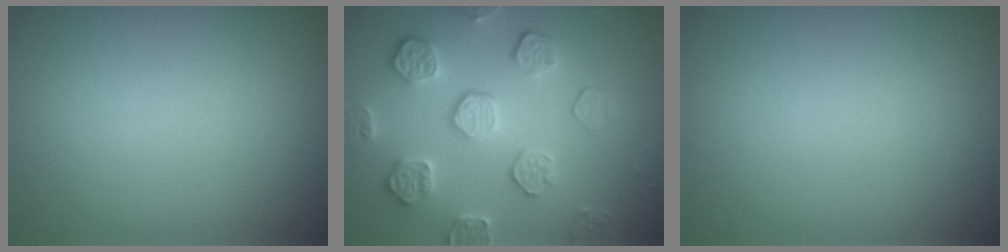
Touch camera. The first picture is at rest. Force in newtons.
{"total": 5.3, "press": 4.2, "slide": 3.2}
{"total": 0.0}